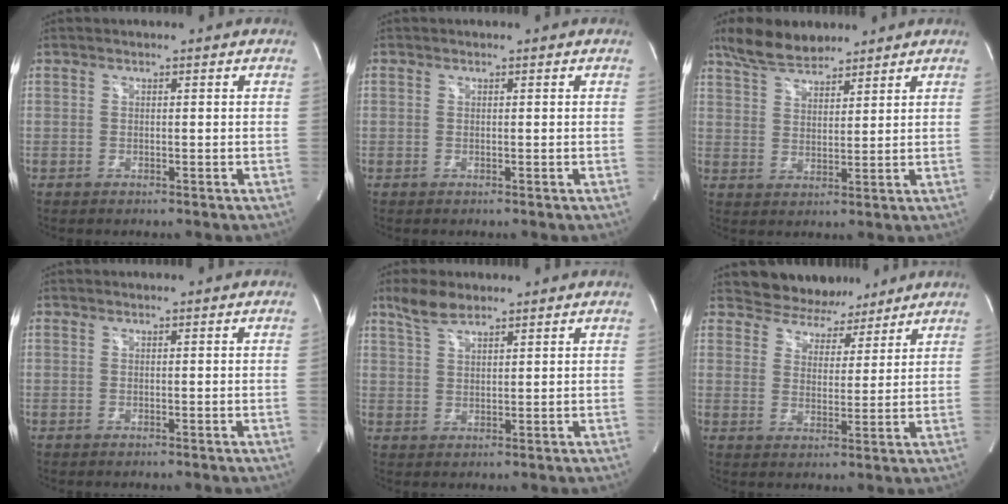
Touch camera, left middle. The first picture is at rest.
{"total": 0.0}
{"total": 7.7, "force": [6.5, 2.6, 3.1], "torque": [-0.067, 0.016, 0.126]}
{"total": 0.5, "force": [0.0, -0.2, 0.5], "torque": [-0.007, 0.000, -0.002]}
{"total": 4.5, "force": [3.6, 1.2, 2.4], "torque": [-0.061, 0.010, 0.074]}
{"total": 7.7, "force": [7.0, 3.3, 0.7], "torque": [-0.007, 0.006, 0.102]}